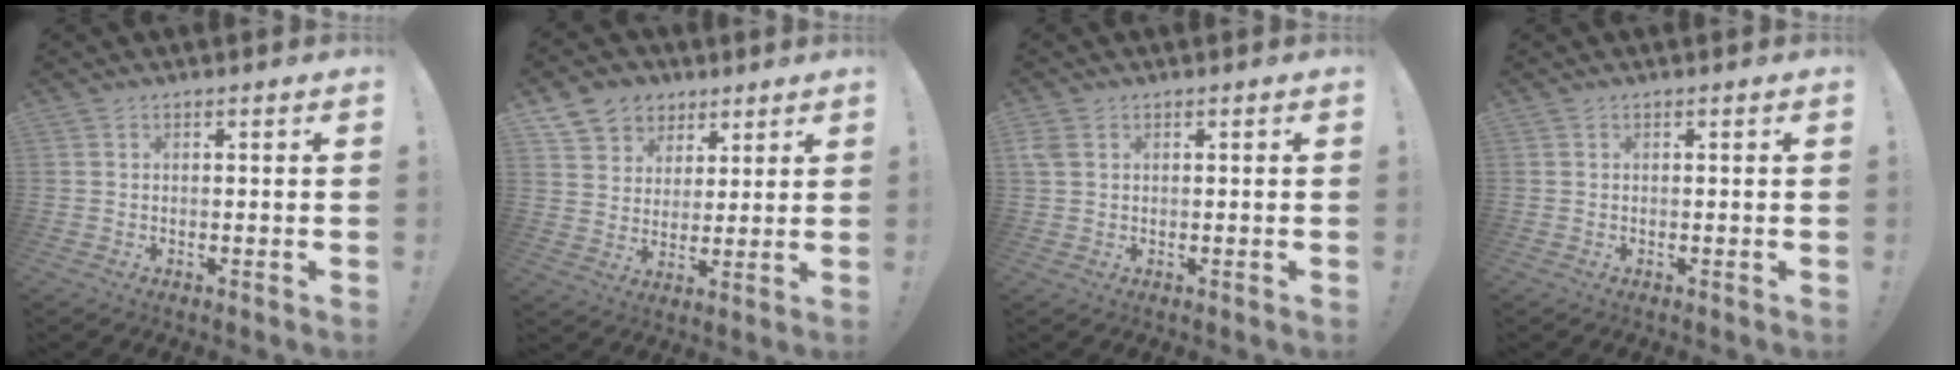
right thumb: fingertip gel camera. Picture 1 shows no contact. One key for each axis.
{"total": 9.1, "fx": 5.1, "fy": 7.4, "fz": 1.5, "tx": -0.017, "ty": -0.038, "tz": 0.103}
{"total": 2.9, "fx": 1.2, "fy": 2.1, "fz": 1.7, "tx": -0.033, "ty": 0.004, "tz": 0.025}
{"total": 0.0}